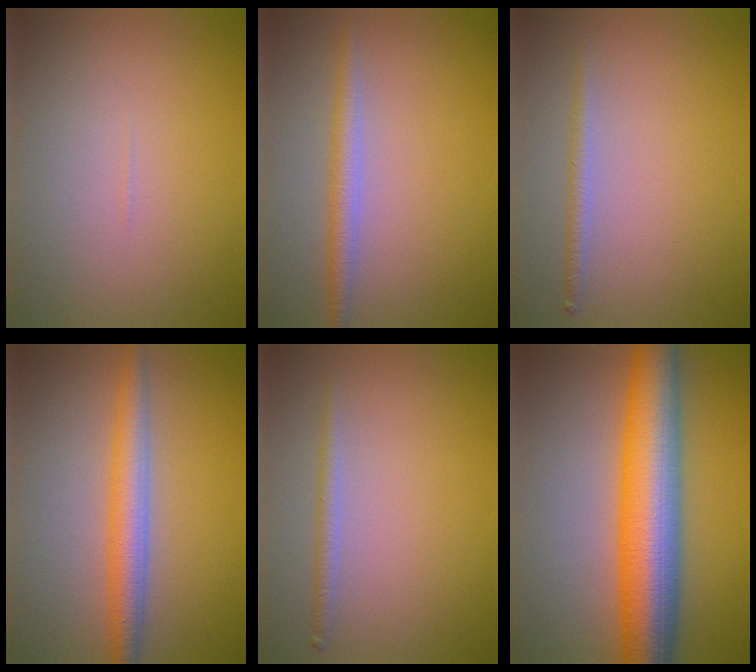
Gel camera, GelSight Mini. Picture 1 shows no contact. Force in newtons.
{"total": 2.2, "press": 2.2, "slide": 0.0}
{"total": 1.2, "press": 1.2, "slide": 0.0}
{"total": 3.9, "press": 3.9, "slide": 0.1}
{"total": 1.2, "press": 1.2, "slide": 0.0}
{"total": 10.5, "press": 10.4, "slide": 0.1}